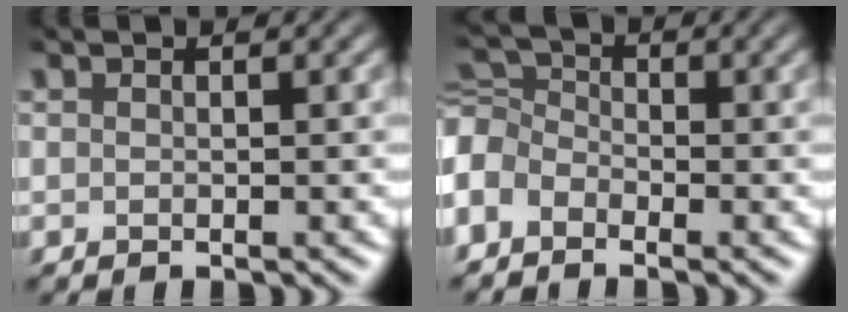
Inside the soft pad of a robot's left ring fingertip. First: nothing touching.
{"total": 3.8, "force": [-2.2, 2.6, 1.6], "torque": [-0.038, 0.009, -0.064]}